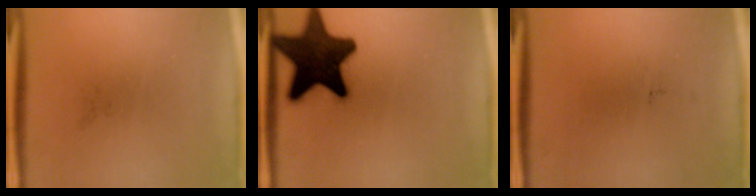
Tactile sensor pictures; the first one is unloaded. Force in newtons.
{"total": 17.6}
{"total": 0.0}